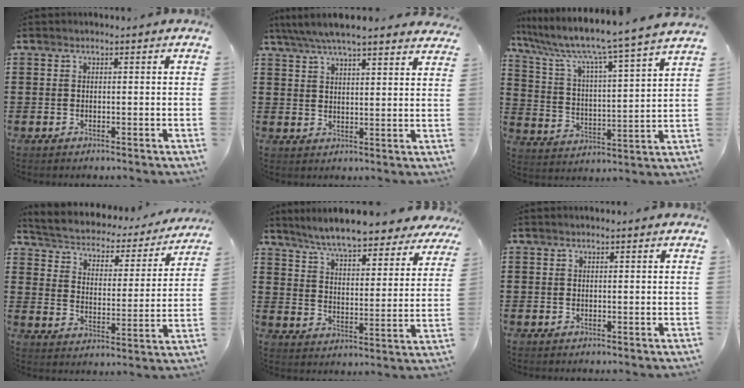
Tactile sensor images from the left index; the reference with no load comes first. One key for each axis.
{"total": 5.6, "fx": 5.1, "fy": 1.0, "fz": 2.1, "tx": -0.058, "ty": -0.014, "tz": 0.092}
{"total": 7.3, "fx": 6.2, "fy": -0.7, "fz": 3.6, "tx": -0.101, "ty": -0.056, "tz": 0.092}
{"total": 2.4, "fx": 2.2, "fy": 0.8, "fz": 0.5, "tx": -0.029, "ty": -0.025, "tz": 0.026}
{"total": 7.5, "fx": 7.0, "fy": 0.0, "fz": 2.7, "tx": -0.082, "ty": -0.043, "tz": 0.123}
{"total": 0.0}